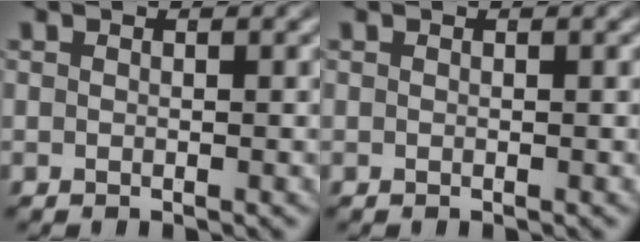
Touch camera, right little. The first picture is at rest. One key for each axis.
{"total": 0.0}